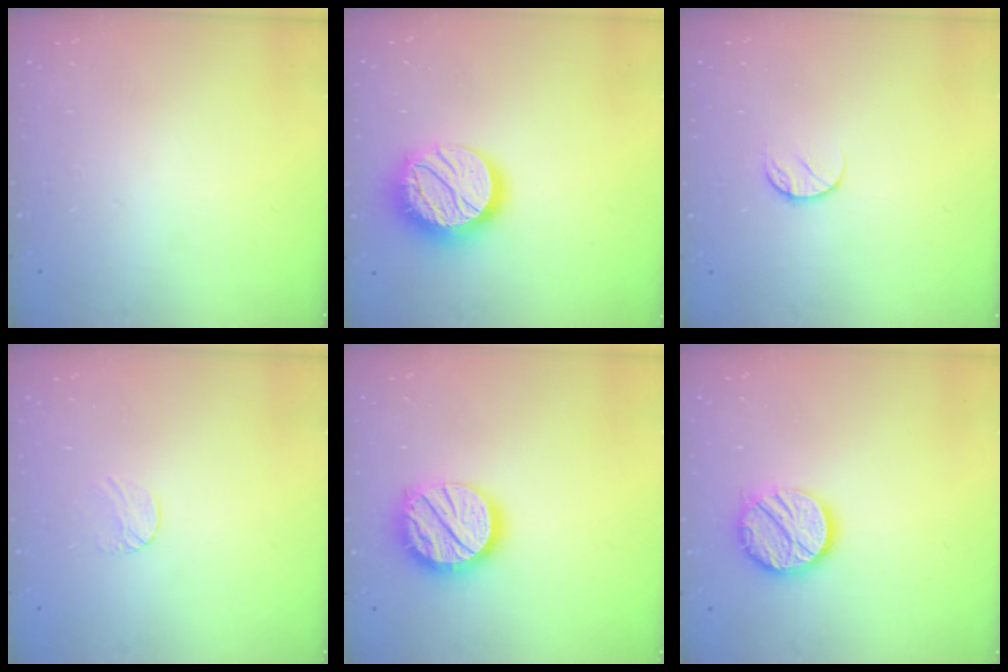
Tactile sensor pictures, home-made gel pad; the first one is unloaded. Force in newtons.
{"total": 16.3, "press": 16.3, "slide": 1.0}
{"total": 7.8, "press": 7.7, "slide": 0.8}
{"total": 4.0, "press": 4.0, "slide": 0.4}
{"total": 18.7, "press": 18.6, "slide": 1.5}
{"total": 13.3, "press": 13.3, "slide": 0.8}